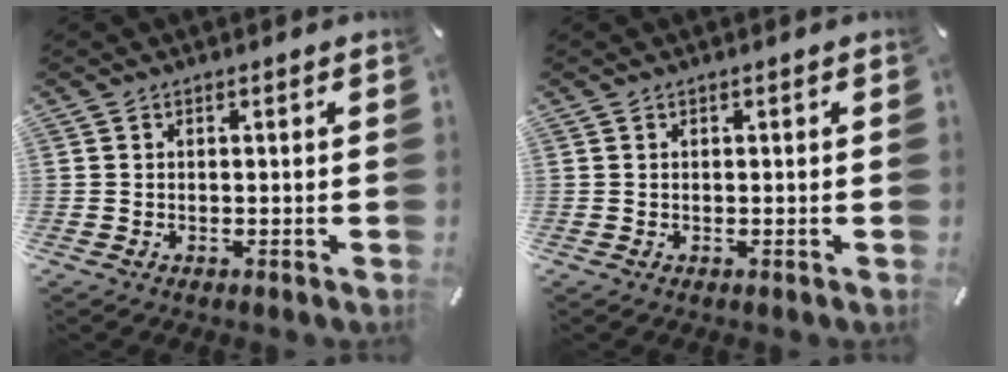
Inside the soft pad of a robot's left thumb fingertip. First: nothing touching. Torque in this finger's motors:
{"motor_torque": [-0.31, -0.16, 0.01, 0.12, 0.00]}